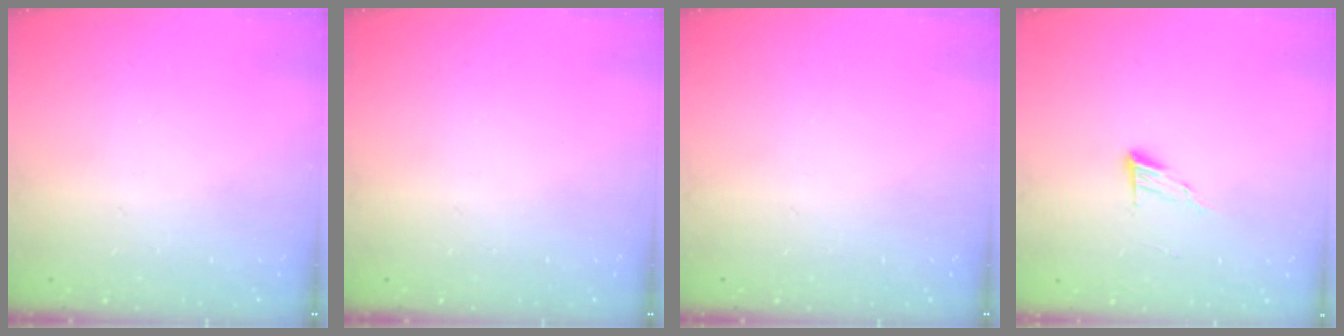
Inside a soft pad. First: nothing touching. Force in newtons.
{"total": 0.0}
{"total": 0.0}
{"total": 5.0, "press": 4.9, "slide": 0.5}